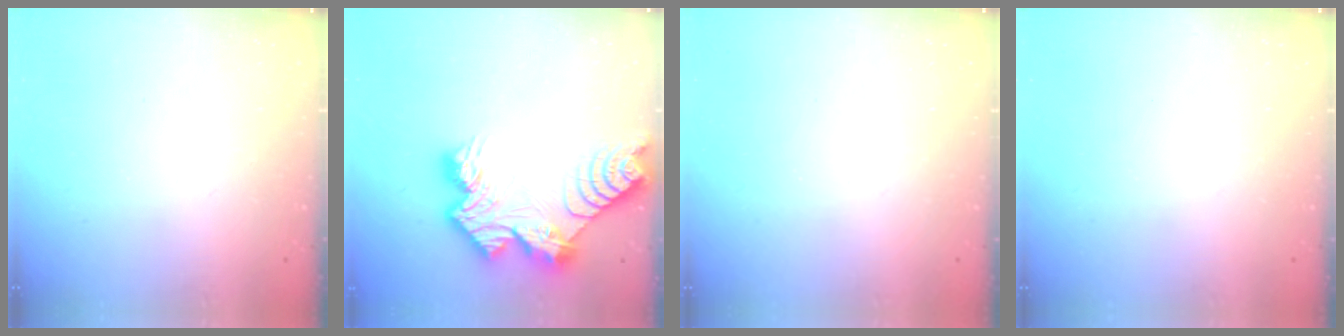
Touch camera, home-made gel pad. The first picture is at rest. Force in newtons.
{"total": 13.4, "press": 13.4, "slide": 1.1}
{"total": 0.0}
{"total": 0.0}